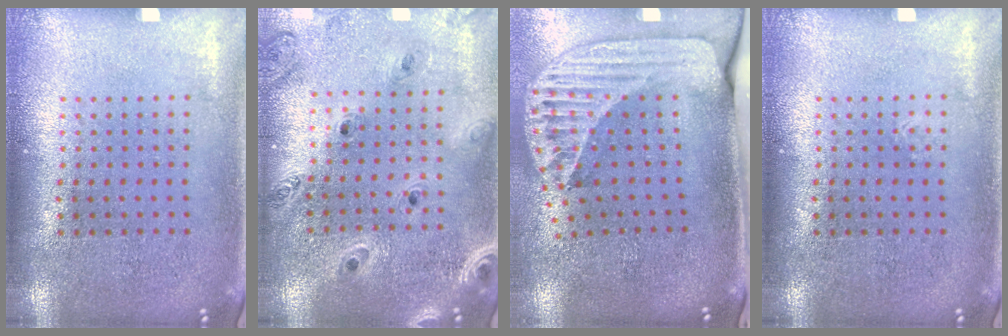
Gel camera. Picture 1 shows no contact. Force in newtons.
{"total": 1.3, "press": 1.2, "slide": 0.3}
{"total": 2.6, "press": 1.8, "slide": 1.8}
{"total": 0.0}